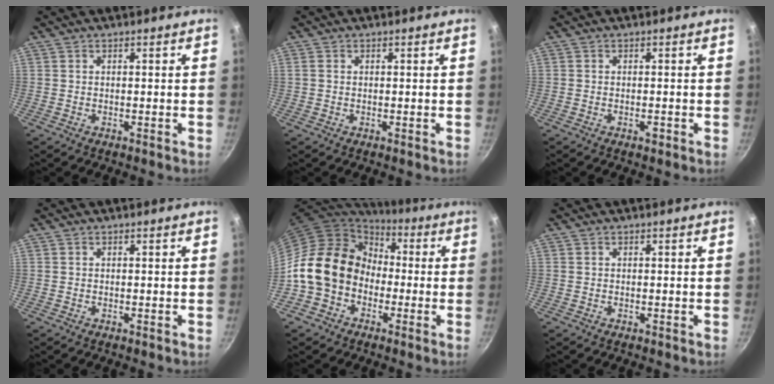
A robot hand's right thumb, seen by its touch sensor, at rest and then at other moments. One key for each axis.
{"total": 0.8, "fx": 0.1, "fy": 0.7, "fz": 0.5, "tx": -0.009, "ty": 0.003, "tz": 0.001}
{"total": 1.2, "fx": -0.6, "fy": 0.5, "fz": 0.9, "tx": -0.018, "ty": 0.003, "tz": -0.009}
{"total": 0.0}
{"total": 16.3, "fx": -2.6, "fy": 13.4, "fz": 8.9, "tx": -0.120, "ty": 0.051, "tz": -0.055}
{"total": 0.0}